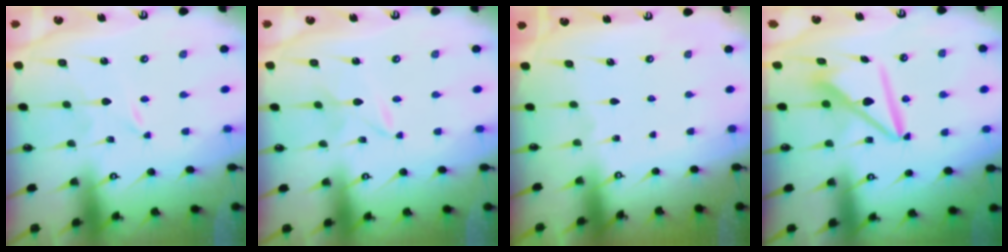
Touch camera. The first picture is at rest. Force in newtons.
{"total": 2.3, "press": 2.3, "slide": 0.3}
{"total": 0.0}
{"total": 9.1, "press": 9.0, "slide": 1.0}